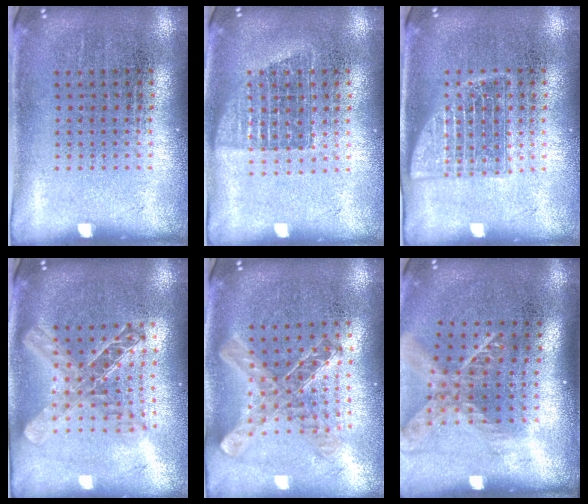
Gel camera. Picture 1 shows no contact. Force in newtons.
{"total": 1.3, "press": 1.1, "slide": 0.8}
{"total": 2.5, "press": 2.4, "slide": 0.3}
{"total": 1.9, "press": 1.6, "slide": 1.0}
{"total": 1.1, "press": 1.0, "slide": 0.2}
{"total": 1.8, "press": 1.3, "slide": 1.2}